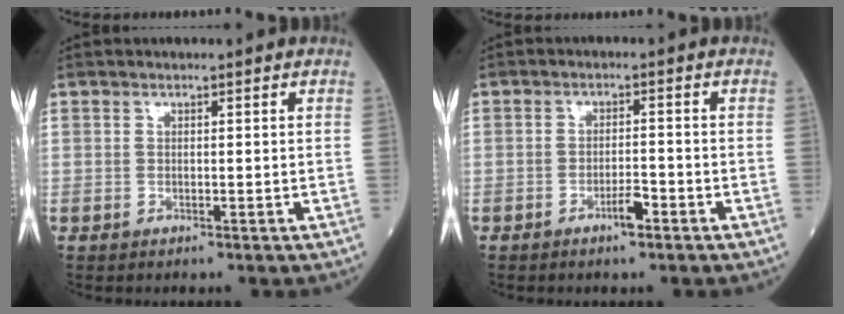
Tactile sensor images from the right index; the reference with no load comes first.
{"total": 2.7, "force": [-1.7, 0.5, 2.0], "torque": [-0.032, 0.002, -0.031]}